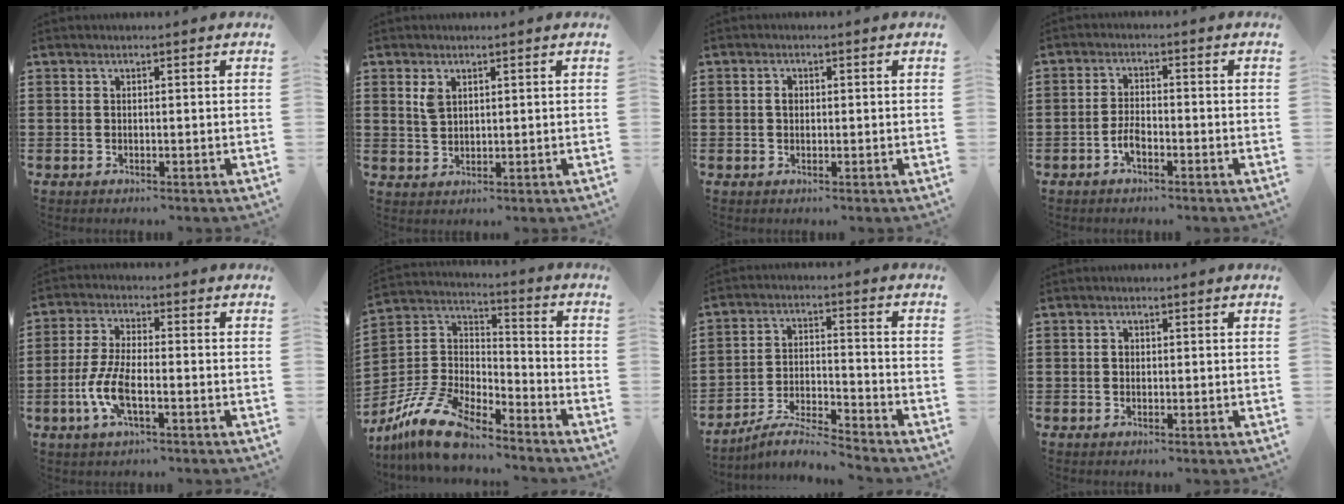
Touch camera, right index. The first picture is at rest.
{"total": 2.4, "force": [1.3, 1.3, 1.6], "torque": [-0.036, 0.003, 0.024]}
{"total": 1.4, "force": [0.2, 1.0, 1.0], "torque": [-0.022, 0.006, 0.002]}
{"total": 2.8, "force": [-1.6, 1.1, 2.1], "torque": [-0.050, 0.001, -0.034]}
{"total": 6.9, "force": [-2.3, 2.4, 6.1], "torque": [-0.140, -0.010, -0.047]}
{"total": 13.2, "force": [-11.2, 3.8, 5.8], "torque": [-0.144, 0.032, -0.224]}
{"total": 5.8, "force": [-5.5, 0.0, 1.8], "torque": [-0.044, -0.007, -0.108]}
{"total": 0.8, "force": [0.0, 0.6, 0.5], "torque": [-0.012, 0.001, 0.001]}